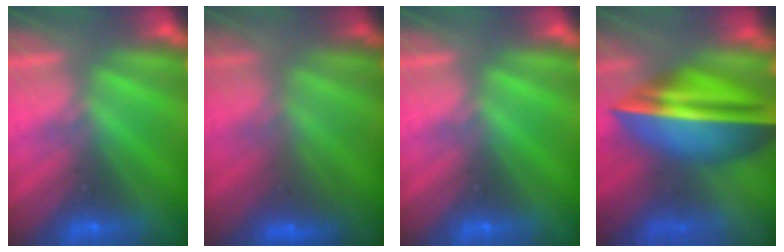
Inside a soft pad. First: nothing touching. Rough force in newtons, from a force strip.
{"total": 2.7}
{"total": 0.0}
{"total": 5.8}